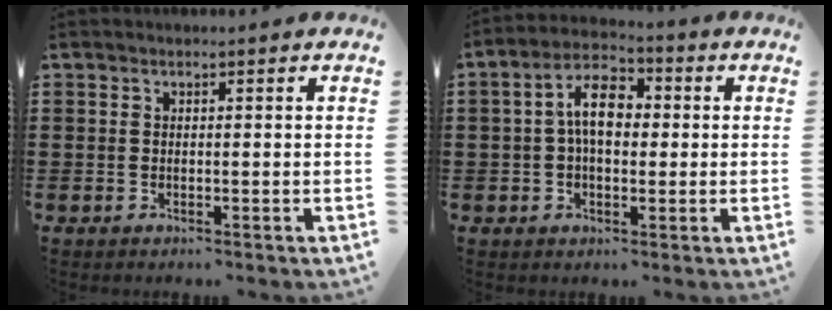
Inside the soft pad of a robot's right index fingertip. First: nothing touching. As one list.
[{"total": 7.4, "force": [0.5, 3.9, 6.2], "torque": [-0.121, 0.012, 0.004]}]